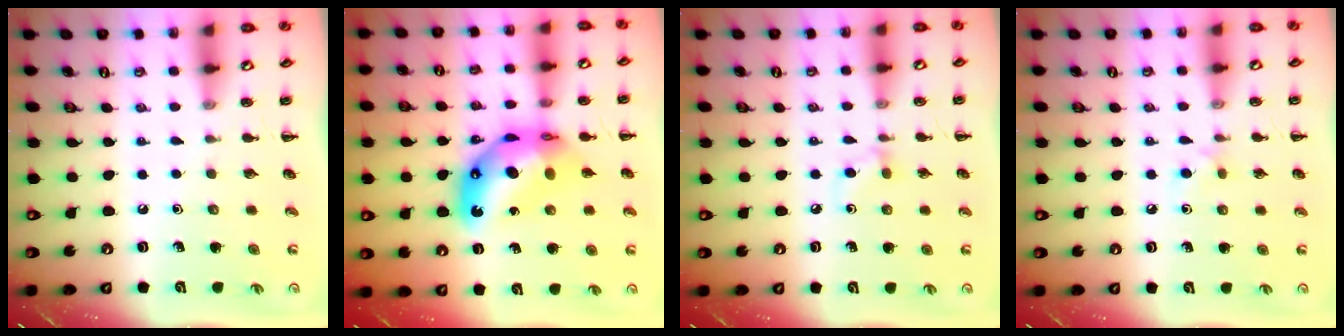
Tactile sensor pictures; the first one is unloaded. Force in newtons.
{"total": 14.5, "press": 13.7, "slide": 4.5}
{"total": 5.1, "press": 4.6, "slide": 2.0}
{"total": 5.0, "press": 4.8, "slide": 1.4}